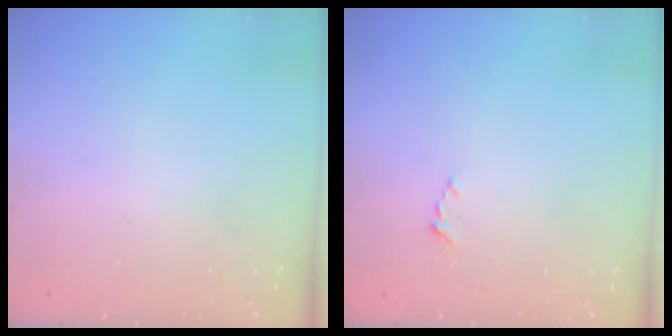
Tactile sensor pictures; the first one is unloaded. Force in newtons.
{"total": 1.9, "press": 1.9, "slide": 0.2}